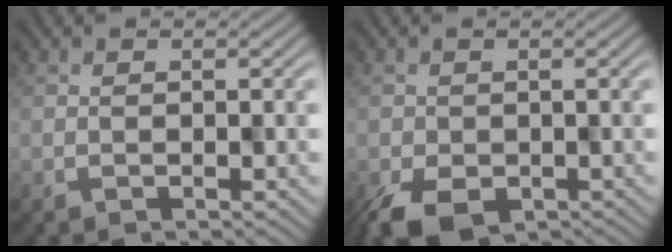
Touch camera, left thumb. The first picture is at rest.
{"total": 6.2, "force": [-3.7, 3.4, 3.7], "torque": [-0.074, -0.028, -0.054]}